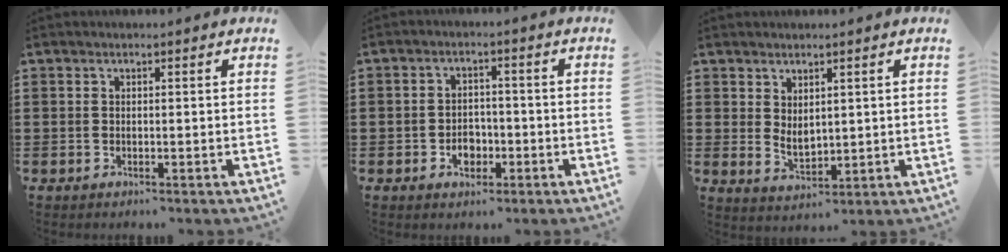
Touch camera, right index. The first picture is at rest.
{"total": 3.4, "force": [-1.3, 2.6, 1.7], "torque": [-0.028, 0.001, -0.026]}
{"total": 2.8, "force": [1.6, 1.5, 1.7], "torque": [-0.037, 0.002, 0.031]}